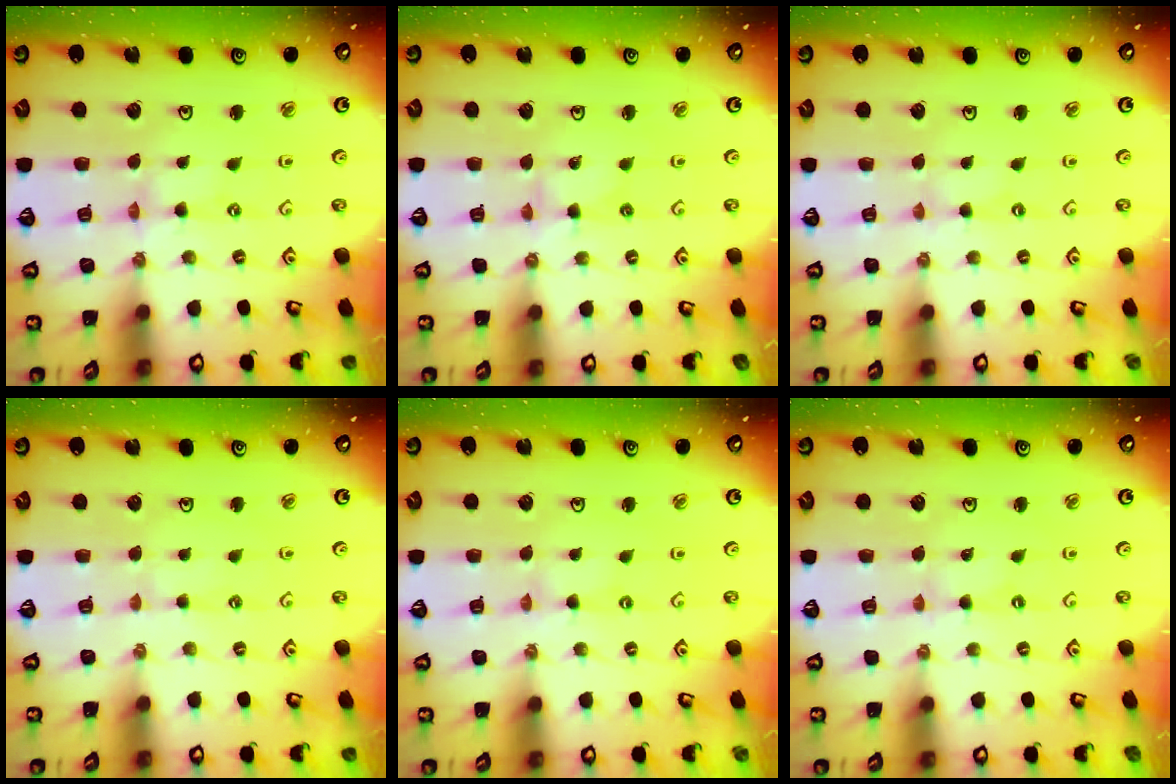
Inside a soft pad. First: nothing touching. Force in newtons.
{"total": 1.8, "press": 1.8, "slide": 0.2}
{"total": 0.0}
{"total": 1.0, "press": 1.0, "slide": 0.2}
{"total": 0.0}
{"total": 0.0}